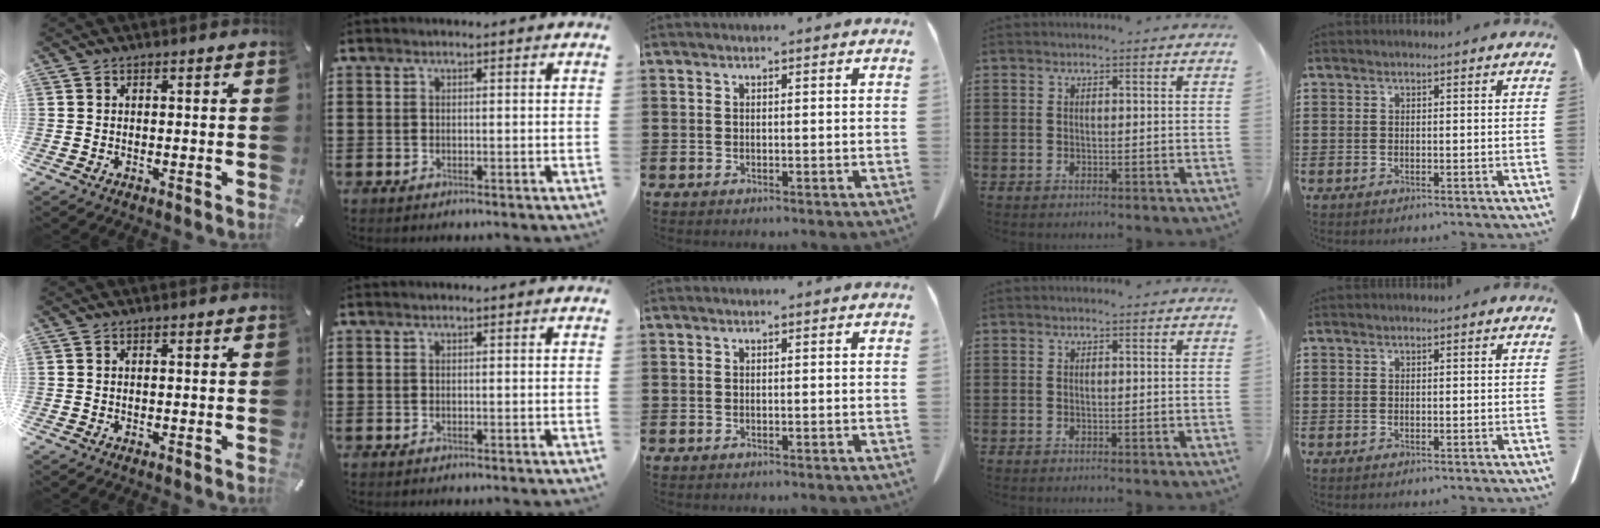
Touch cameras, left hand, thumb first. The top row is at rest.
{}